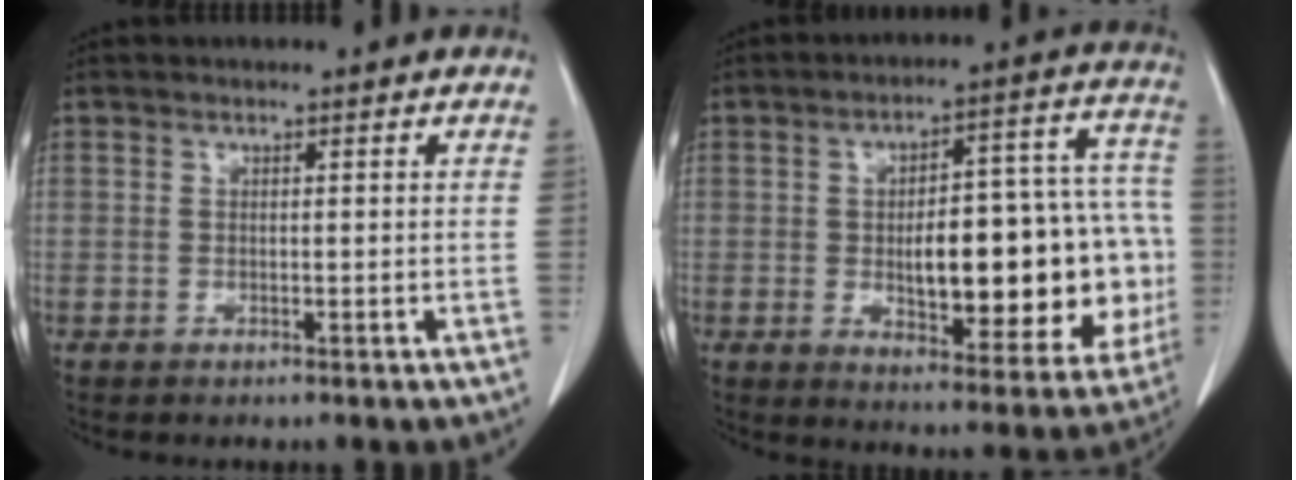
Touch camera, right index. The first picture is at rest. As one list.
[{"total": 22.3, "force": [-2.6, 7.9, 20.7], "torque": [-0.215, 0.040, -0.011]}]